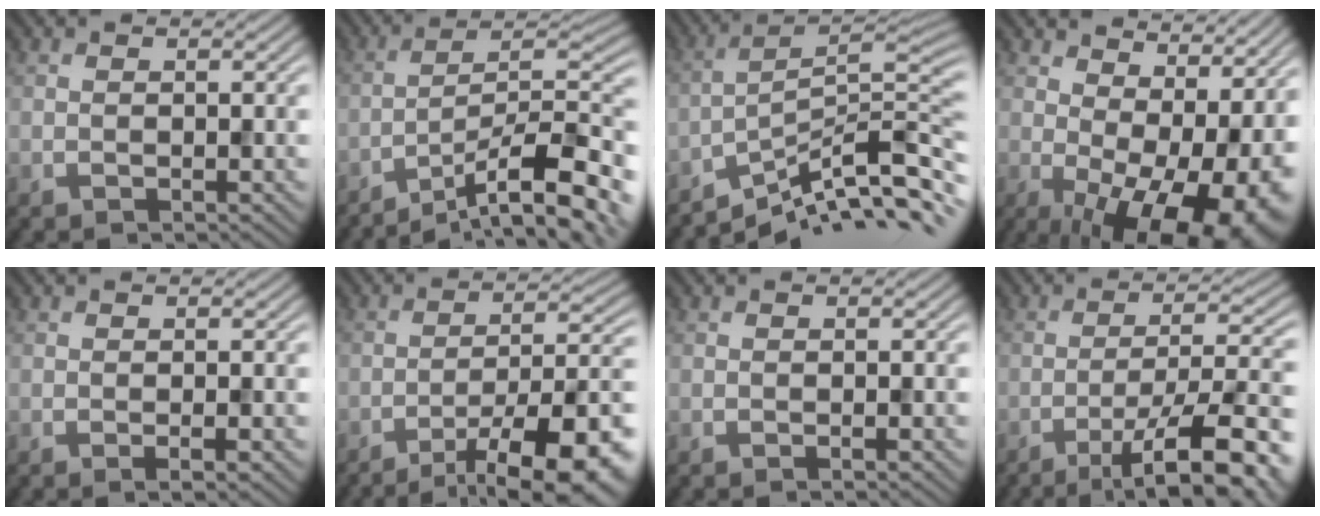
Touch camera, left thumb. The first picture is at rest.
{"total": 15.4, "force": [-10.4, 3.3, 10.8], "torque": [-0.162, 0.006, -0.166]}
{"total": 10.7, "force": [-8.0, 1.7, 6.9], "torque": [-0.110, 0.011, -0.137]}
{"total": 16.3, "force": [0.5, 8.2, 14.0], "torque": [-0.174, -0.017, 0.045]}
{"total": 1.4, "force": [-0.3, 0.1, 1.4], "torque": [-0.025, -0.003, -0.007]}
{"total": 14.1, "force": [-8.8, 3.5, 10.5], "torque": [-0.153, 0.003, -0.125]}
{"total": 0.5, "force": [-0.2, 0.0, 0.5], "torque": [-0.008, -0.002, -0.004]}
{"total": 13.4, "force": [-7.5, 3.2, 10.6], "torque": [-0.157, 0.008, -0.108]}